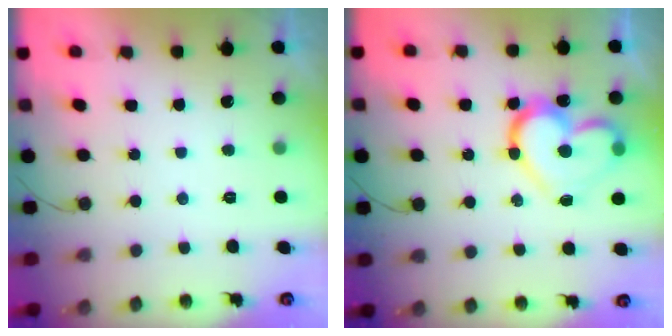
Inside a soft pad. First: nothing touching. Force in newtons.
{"total": 16.1, "press": 16.0, "slide": 1.5}